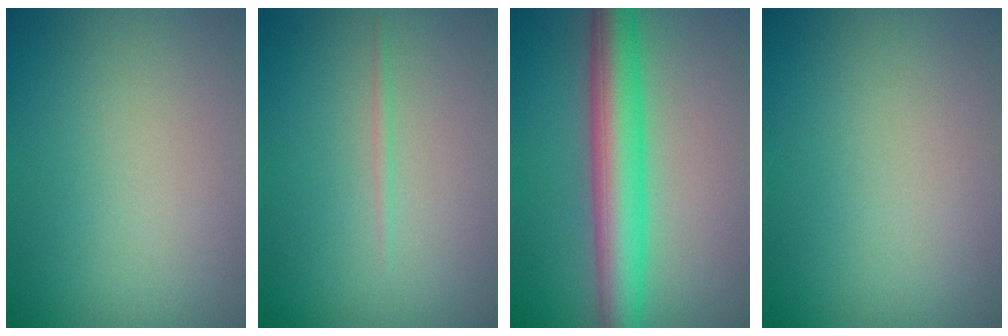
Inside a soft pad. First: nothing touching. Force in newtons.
{"total": 0.6, "press": 0.6, "slide": 0.1}
{"total": 7.0, "press": 7.0, "slide": 0.2}
{"total": 0.0}